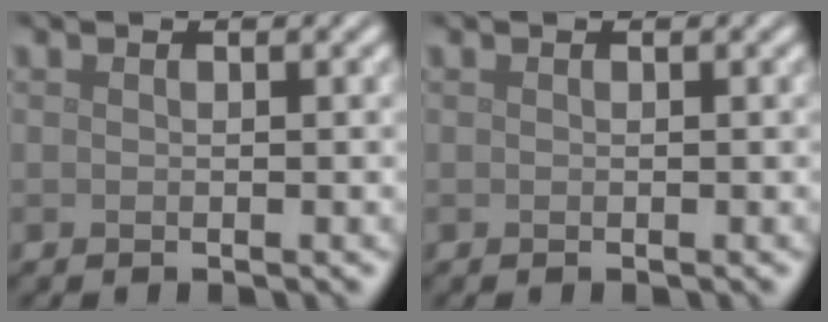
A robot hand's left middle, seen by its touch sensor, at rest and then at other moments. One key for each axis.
{"total": 0.0}